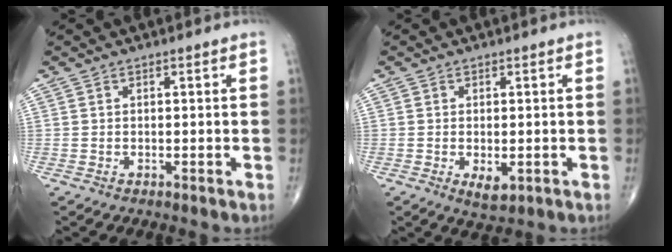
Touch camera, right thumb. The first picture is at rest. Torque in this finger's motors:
{"motor_torque": [-0.16, 0.16, 0.36, 0.36, -0.01]}